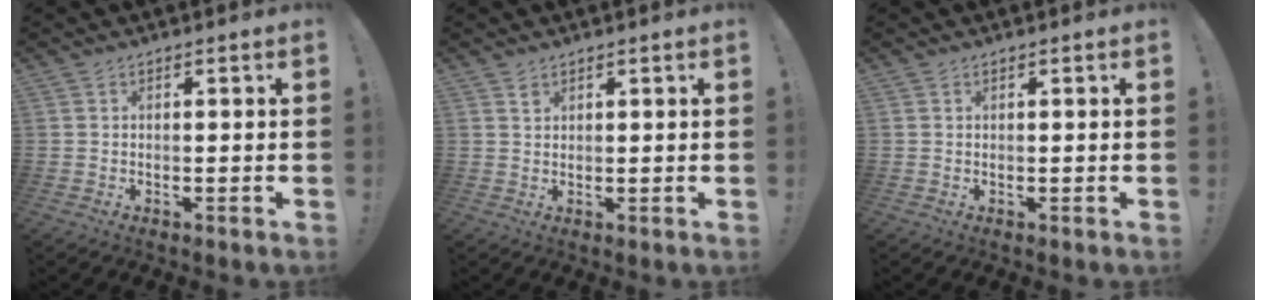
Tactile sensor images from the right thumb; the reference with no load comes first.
{"total": 1.2, "force": [0.8, 0.8, 0.3], "torque": [0.005, -0.005, 0.013]}
{"total": 0.0}